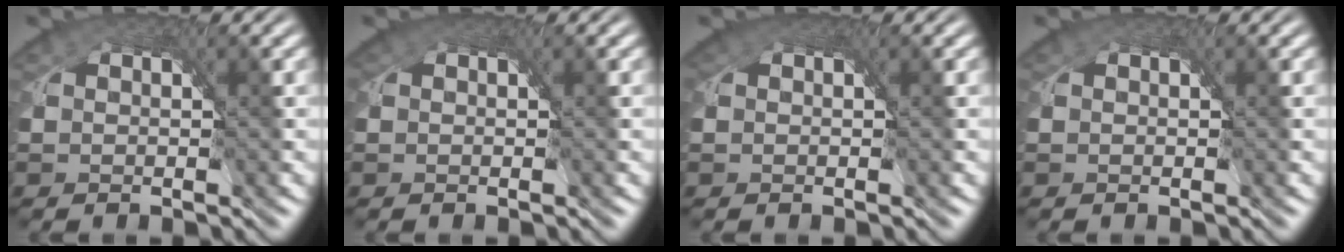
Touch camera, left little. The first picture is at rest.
{"total": 1.6, "force": [0.6, 1.4, 0.7], "torque": [-0.014, 0.001, 0.004]}
{"total": 1.9, "force": [0.6, 1.6, 0.8], "torque": [-0.018, 0.000, 0.005]}
{"total": 0.0}